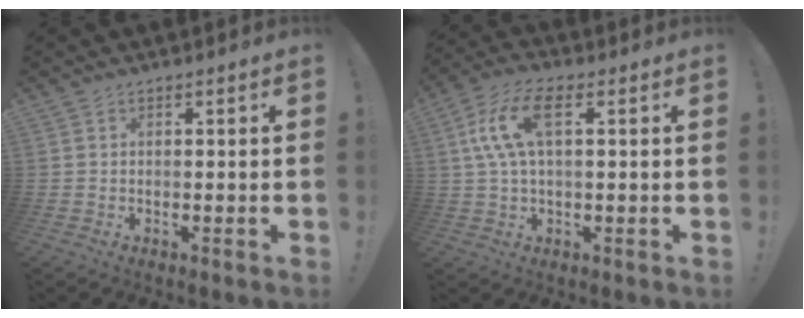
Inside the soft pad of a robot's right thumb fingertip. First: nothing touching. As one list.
[{"total": 12.0, "force": [3.0, 5.5, 10.3], "torque": [-0.218, 0.007, 0.055]}]